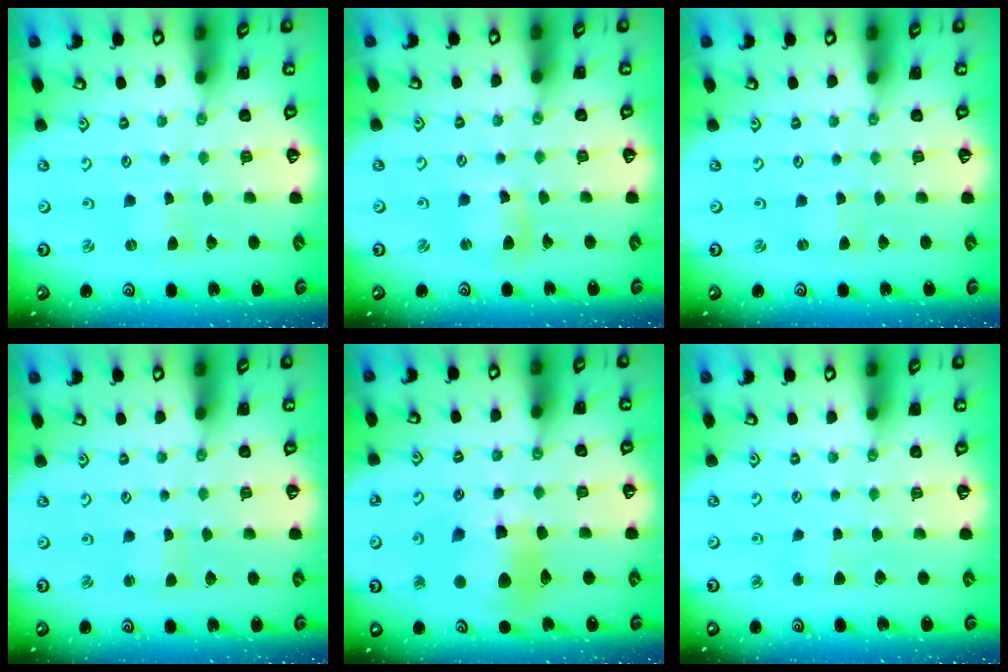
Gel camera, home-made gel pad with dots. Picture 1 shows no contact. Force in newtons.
{"total": 5.4, "press": 5.4, "slide": 0.7}
{"total": 0.0}
{"total": 1.7, "press": 1.7, "slide": 0.1}
{"total": 14.0, "press": 13.9, "slide": 1.9}
{"total": 2.7, "press": 2.6, "slide": 0.4}